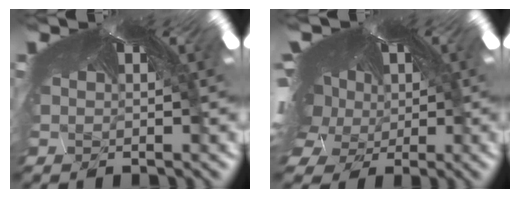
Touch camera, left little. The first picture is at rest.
{"total": 6.2, "force": [-4.9, 3.2, 1.9], "torque": [-0.092, -0.059, -0.048]}